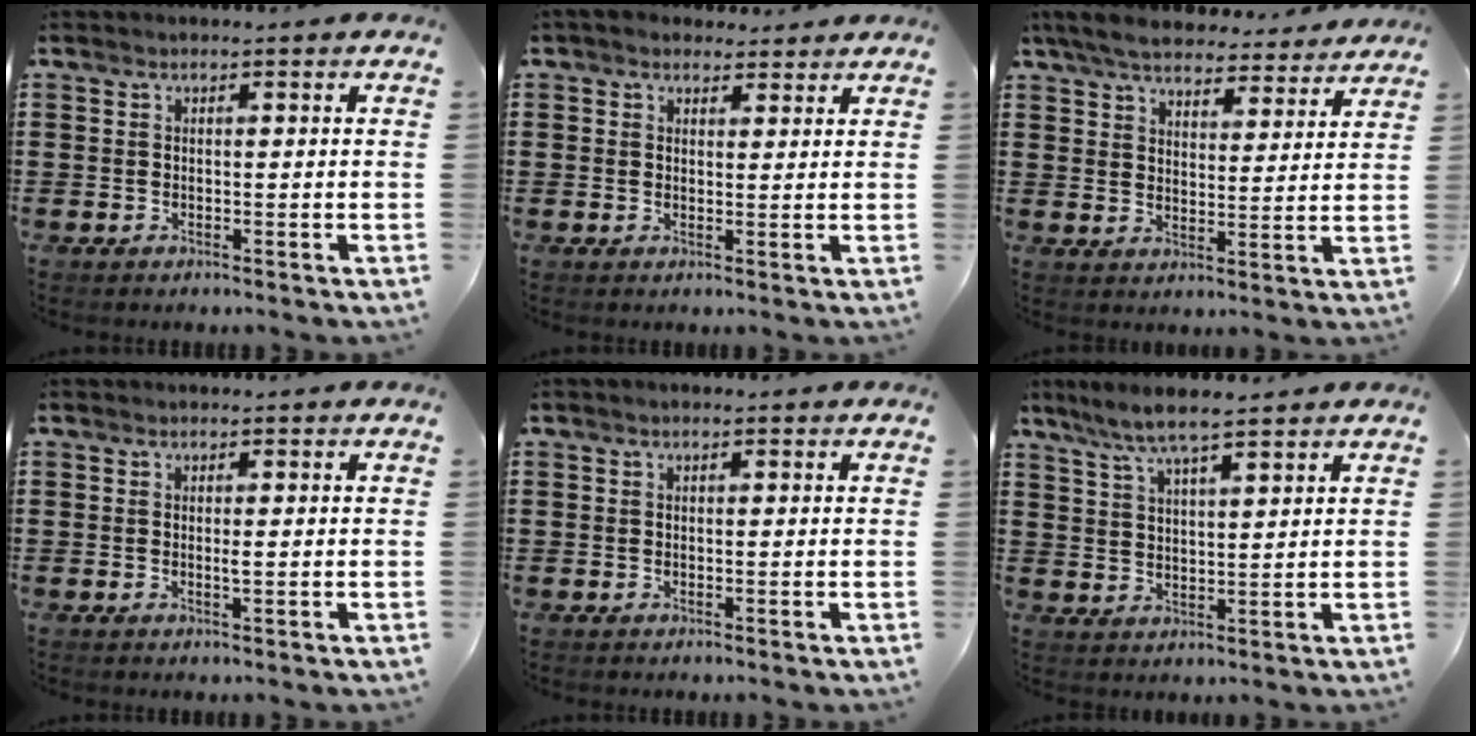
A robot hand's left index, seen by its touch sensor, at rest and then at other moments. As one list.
[{"total": 2.8, "force": [2.3, 1.5, 0.7], "torque": [-0.022, 0.003, 0.043]}, {"total": 6.1, "force": [5.7, 1.1, 1.8], "torque": [-0.061, -0.024, 0.102]}, {"total": 1.0, "force": [0.1, 0.1, 0.9], "torque": [-0.018, -0.003, 0.002]}, {"total": 0.5, "force": [0.2, 0.3, 0.4], "torque": [-0.007, 0.003, 0.004]}, {"total": 5.9, "force": [4.8, 0.7, 3.3], "torque": [-0.077, -0.010, 0.086]}]